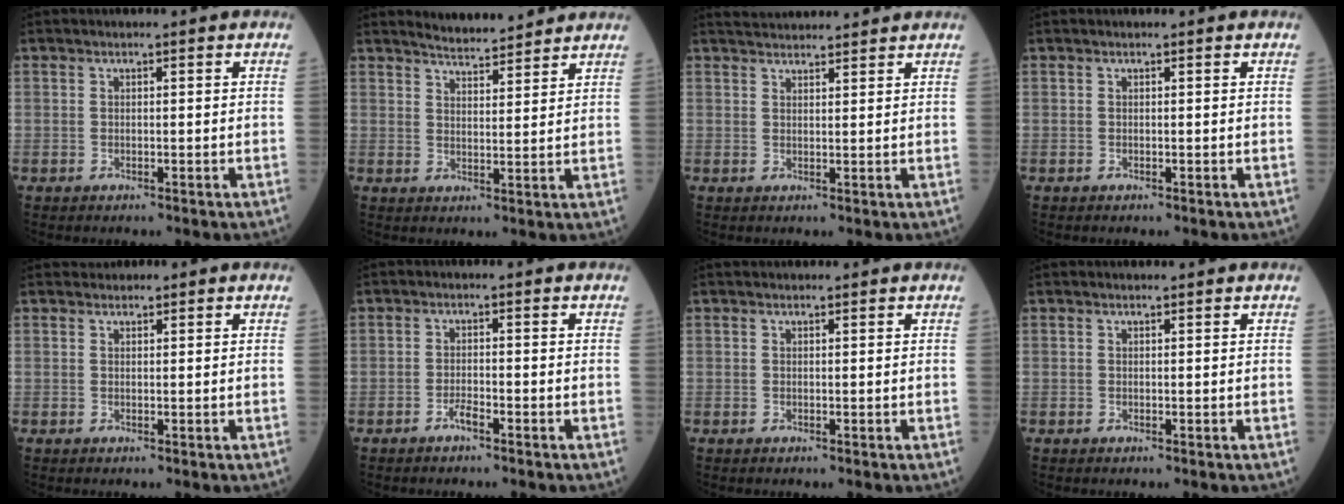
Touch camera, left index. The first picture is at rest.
{"total": 6.2, "force": [6.0, 0.6, 1.4], "torque": [-0.031, 0.009, 0.091]}
{"total": 6.7, "force": [6.5, 0.5, 1.6], "torque": [-0.028, 0.036, 0.095]}
{"total": 0.0}
{"total": 0.7, "force": [0.6, 0.3, -0.1], "torque": [-0.004, 0.008, 0.009]}
{"total": 1.7, "force": [-1.3, 0.1, 1.0], "torque": [-0.025, 0.000, -0.023]}
{"total": 0.6, "force": [0.6, 0.1, 0.0], "torque": [-0.007, 0.013, 0.012]}
{"total": 0.0}